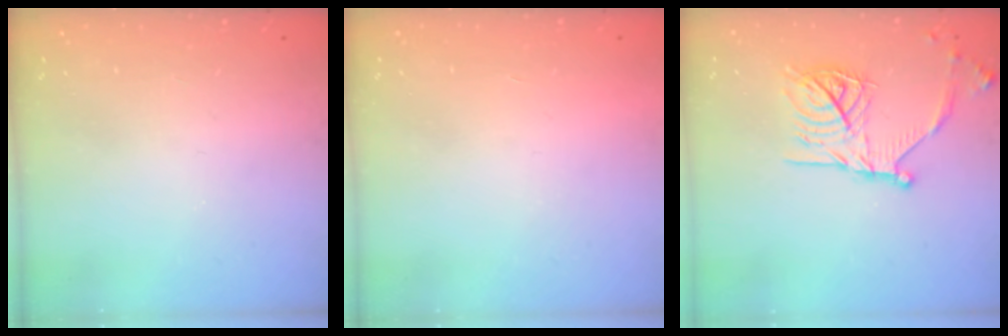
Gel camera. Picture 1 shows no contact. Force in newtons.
{"total": 1.7, "press": 1.7, "slide": 0.1}
{"total": 18.2, "press": 18.2, "slide": 1.2}